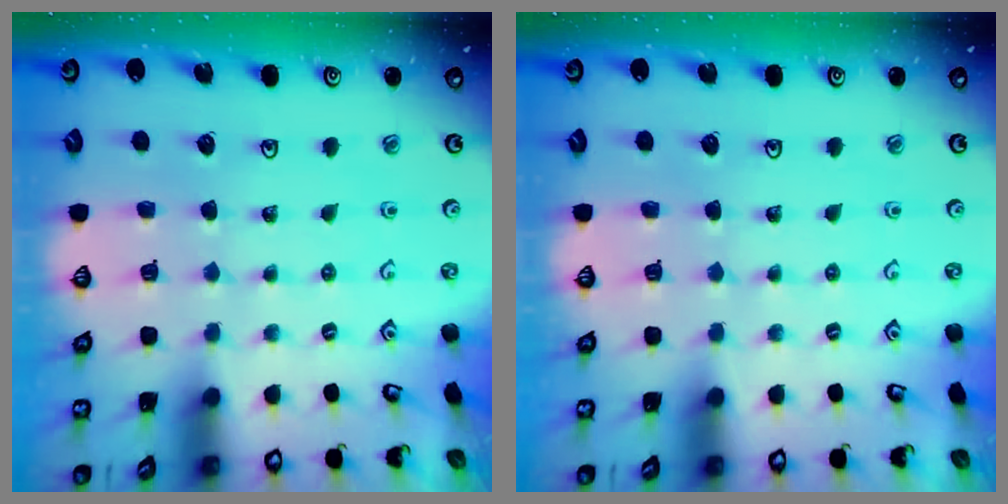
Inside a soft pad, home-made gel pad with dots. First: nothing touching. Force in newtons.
{"total": 0.0}